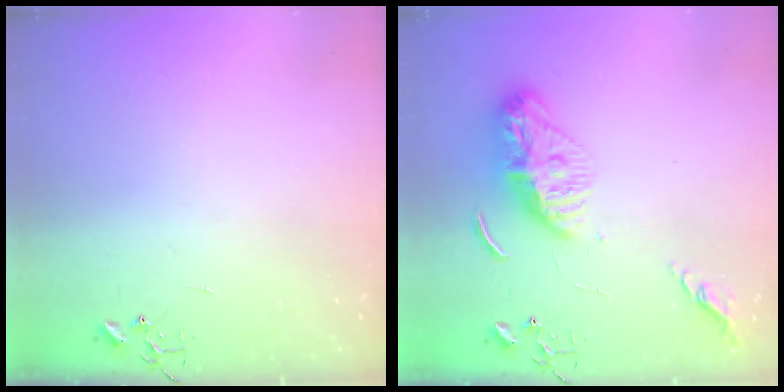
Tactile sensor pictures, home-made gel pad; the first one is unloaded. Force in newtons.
{"total": 12.4, "press": 12.3, "slide": 0.8}